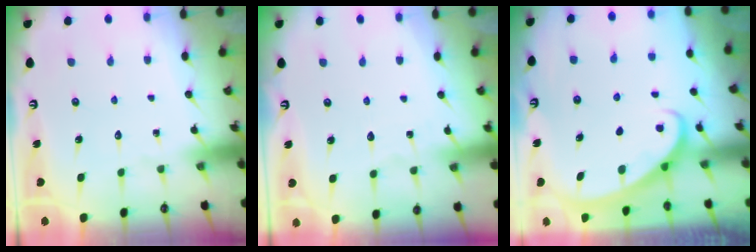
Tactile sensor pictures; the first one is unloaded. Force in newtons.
{"total": 1.7, "press": 1.7, "slide": 0.2}
{"total": 2.5, "press": 2.5, "slide": 0.1}